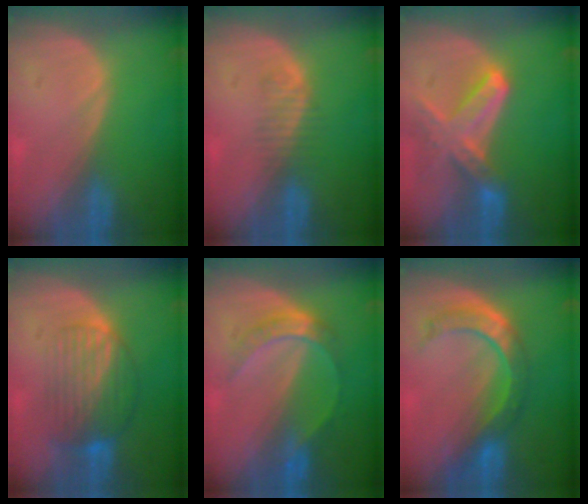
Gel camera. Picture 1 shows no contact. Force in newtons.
{"total": 2.2, "press": 2.0, "slide": 0.9}
{"total": 7.7, "press": 6.9, "slide": 3.6}
{"total": 7.6, "press": 6.9, "slide": 3.2}
{"total": 5.0, "press": 4.7, "slide": 1.5}
{"total": 7.2, "press": 6.9, "slide": 2.2}